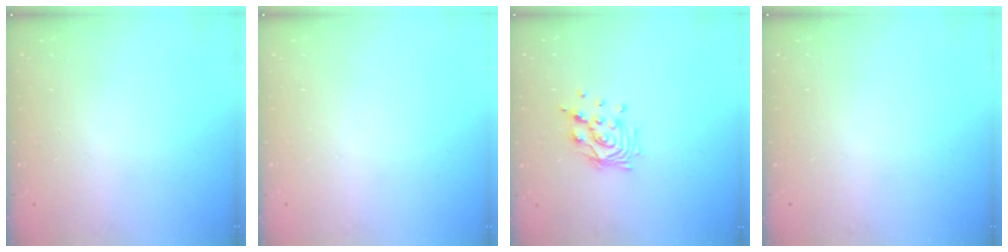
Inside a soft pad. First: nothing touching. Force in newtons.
{"total": 0.0}
{"total": 11.1, "press": 11.0, "slide": 0.9}
{"total": 0.0}